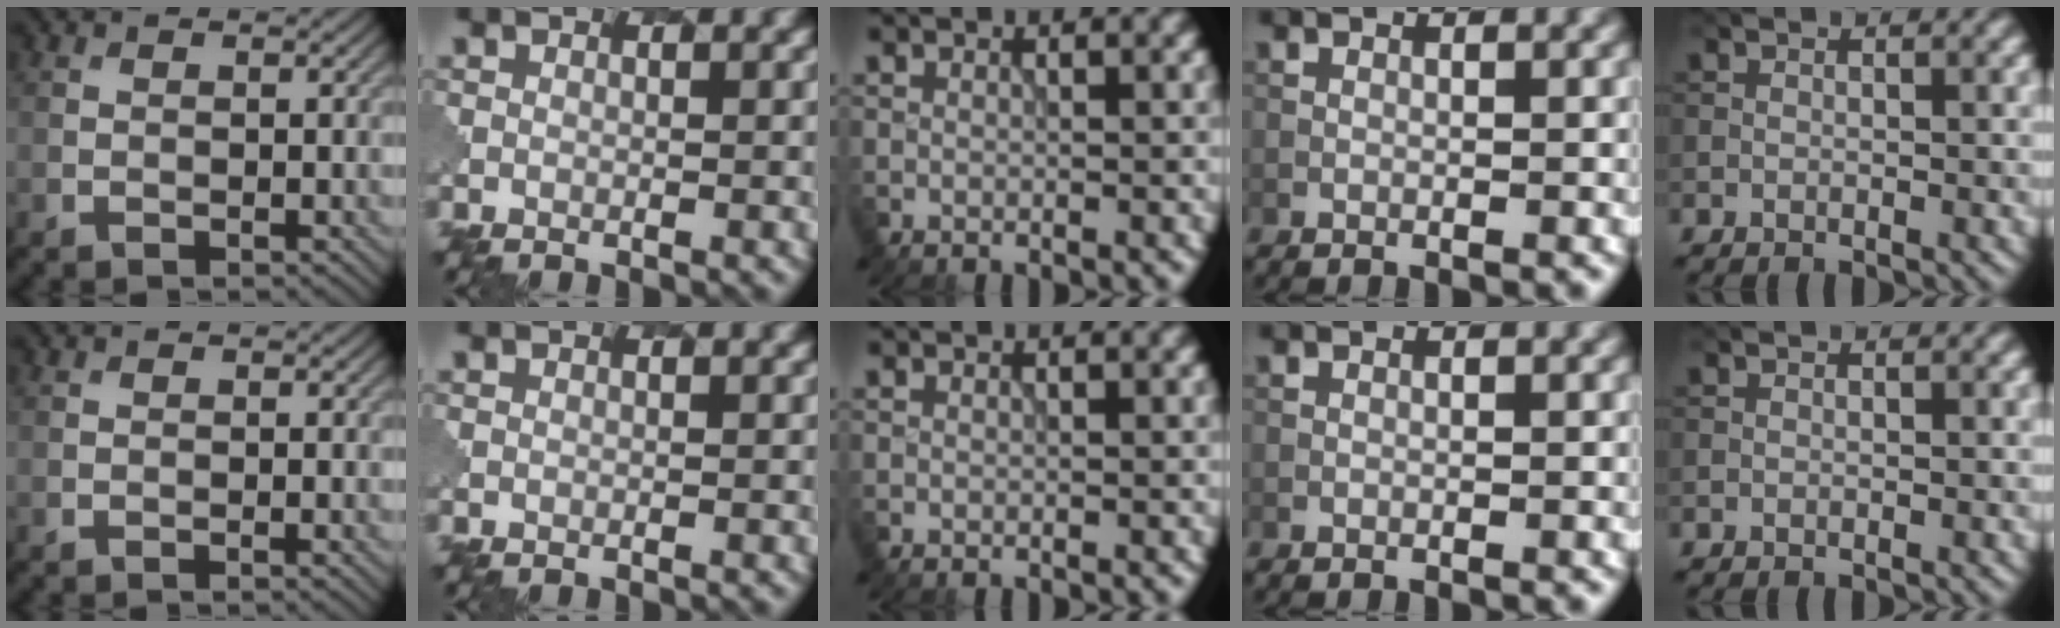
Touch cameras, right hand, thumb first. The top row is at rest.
{}